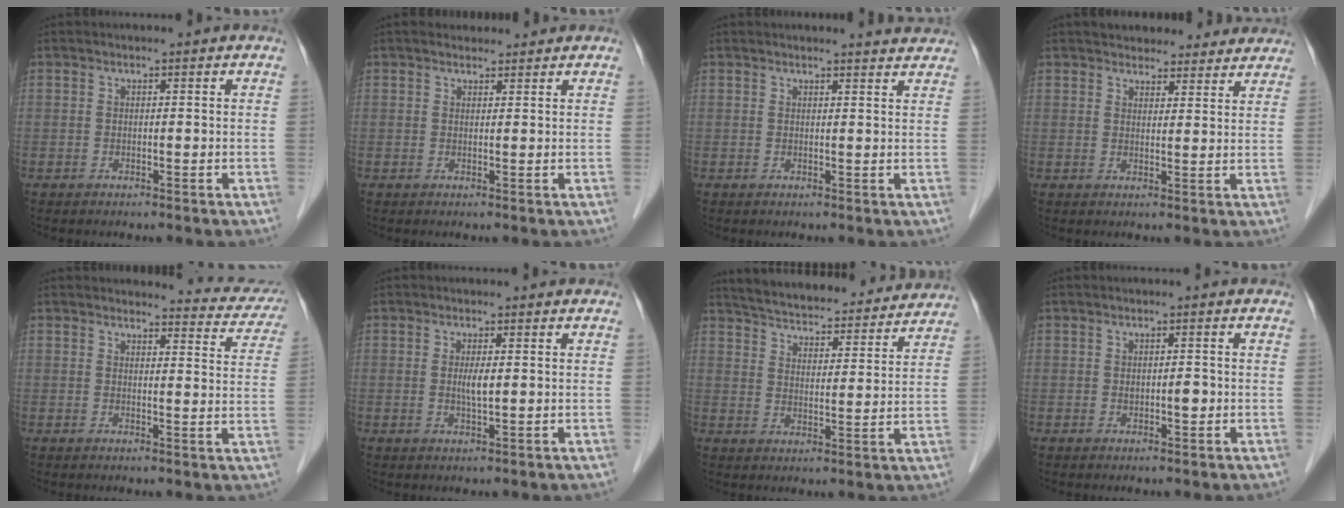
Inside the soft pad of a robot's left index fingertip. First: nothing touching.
{"total": 2.7, "force": [2.5, 1.0, 0.5], "torque": [-0.006, 0.020, 0.037]}
{"total": 4.2, "force": [4.2, 0.1, 0.5], "torque": [-0.011, -0.002, 0.034]}
{"total": 11.2, "force": [10.2, 3.8, 2.8], "torque": [-0.007, 0.016, 0.117]}
{"total": 8.7, "force": [8.5, 1.5, 0.4], "torque": [0.015, -0.034, 0.073]}
{"total": 2.2, "force": [0.2, 0.3, 2.2], "torque": [-0.044, -0.002, 0.004]}
{"total": 23.8, "force": [22.2, 5.0, 7.2], "torque": [-0.117, 0.003, 0.295]}
{"total": 1.7, "force": [-0.1, 0.8, 1.5], "torque": [-0.024, 0.000, 0.001]}